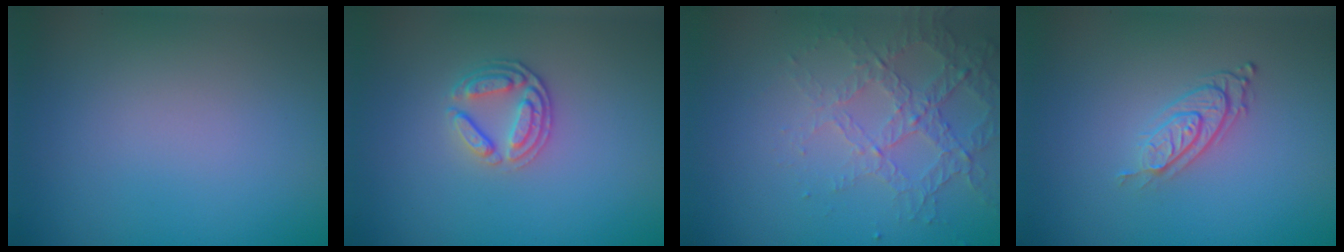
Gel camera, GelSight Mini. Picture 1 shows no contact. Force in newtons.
{"total": 2.7, "press": 2.4, "slide": 1.2}
{"total": 4.3, "press": 2.9, "slide": 3.2}
{"total": 2.9, "press": 1.9, "slide": 2.2}